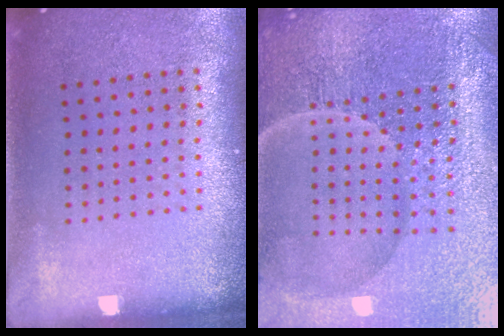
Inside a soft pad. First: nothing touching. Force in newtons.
{"total": 5.4, "press": 5.1, "slide": 1.7}